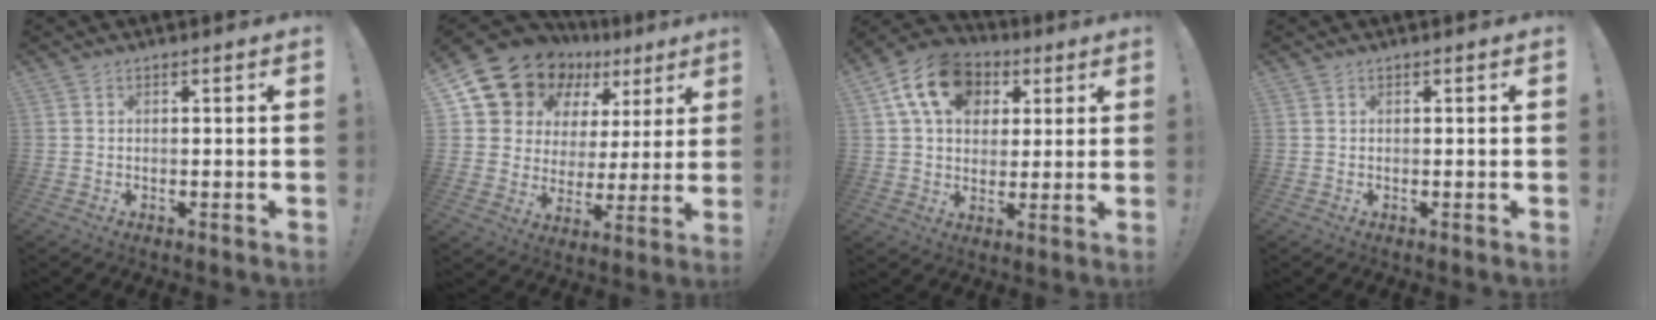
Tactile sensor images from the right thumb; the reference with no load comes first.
{"total": 15.4, "force": [11.8, 8.9, 4.1], "torque": [-0.074, -0.089, 0.235]}
{"total": 16.1, "force": [6.3, 11.9, 8.9], "torque": [-0.132, -0.012, 0.119]}
{"total": 0.0}